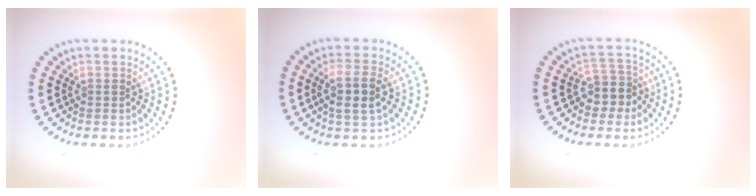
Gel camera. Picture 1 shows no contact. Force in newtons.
{"total": 3.0, "press": 2.7, "slide": 1.2}
{"total": 2.5, "press": 2.0, "slide": 1.5}